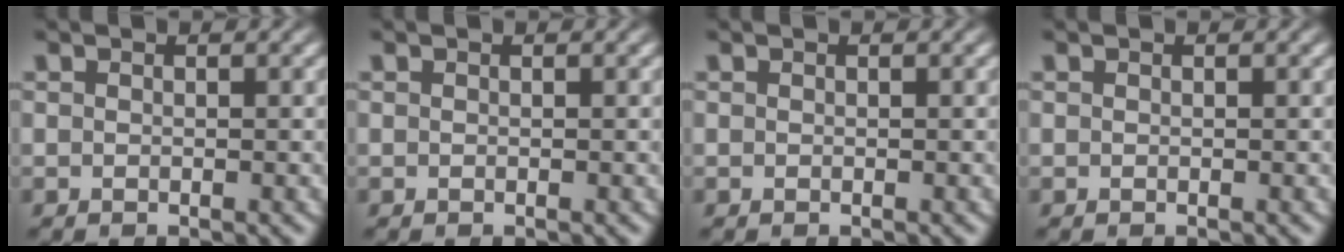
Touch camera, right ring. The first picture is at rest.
{"total": 0.0}
{"total": 0.0}
{"total": 0.0}